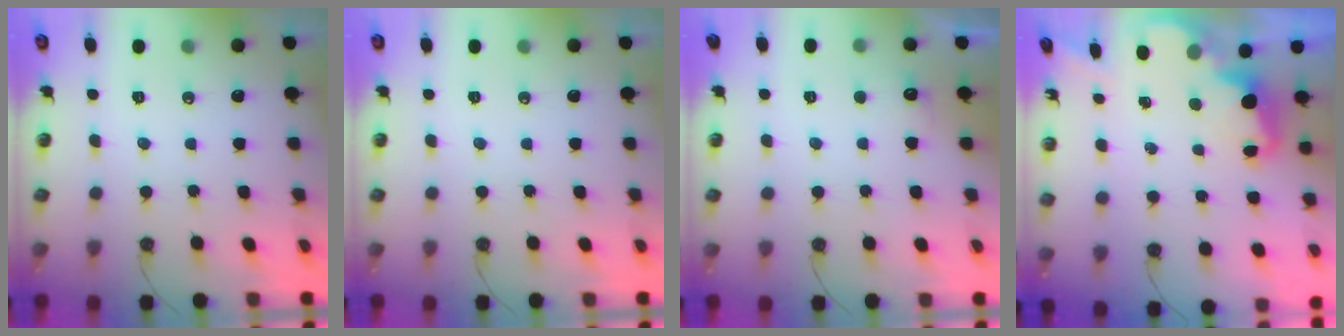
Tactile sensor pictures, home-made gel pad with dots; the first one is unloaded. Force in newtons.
{"total": 0.0}
{"total": 4.4, "press": 4.2, "slide": 1.2}
{"total": 2.4, "press": 2.4, "slide": 0.5}